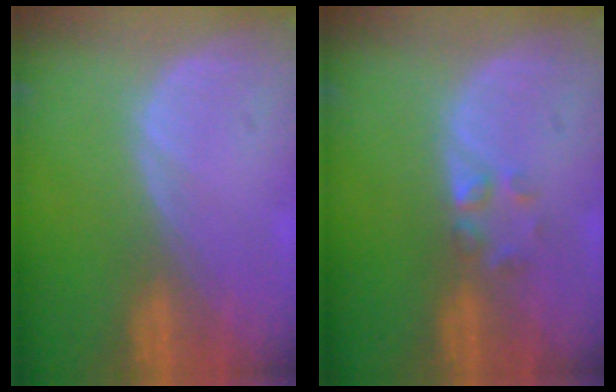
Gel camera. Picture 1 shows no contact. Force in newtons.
{"total": 2.0, "press": 2.0, "slide": 0.2}